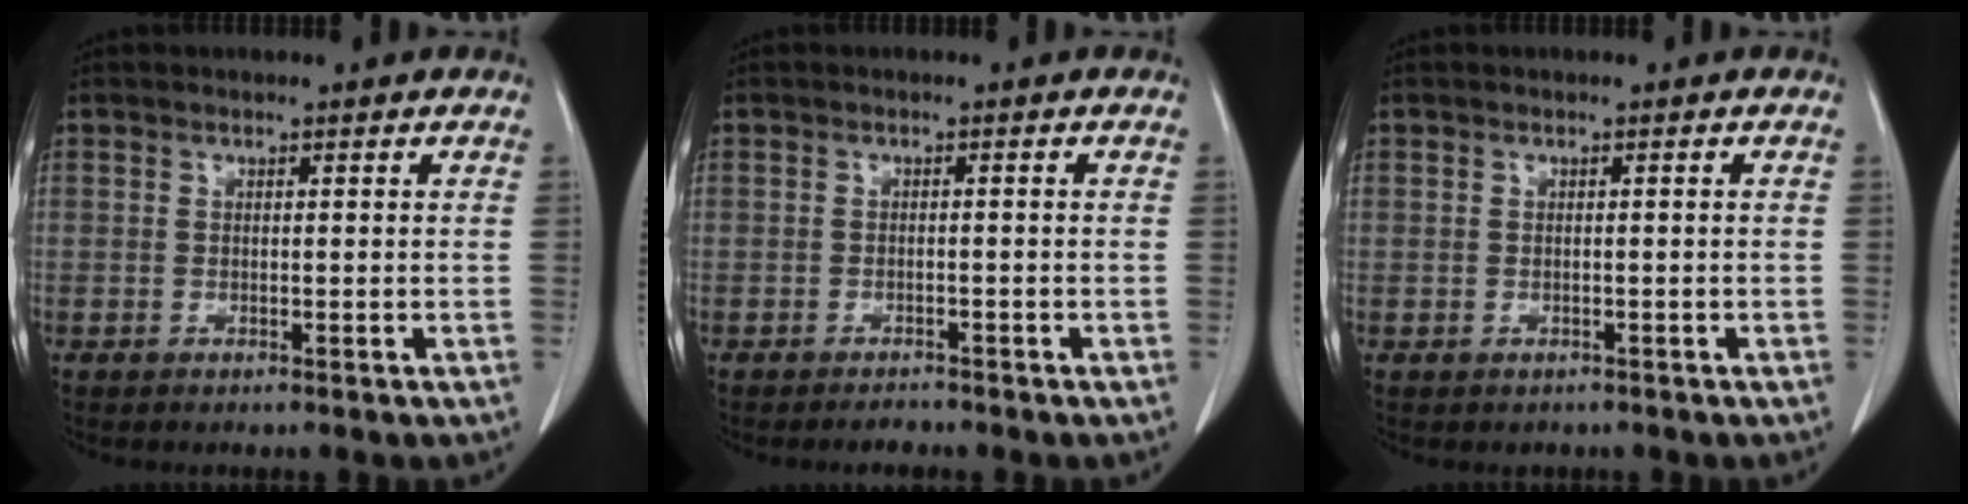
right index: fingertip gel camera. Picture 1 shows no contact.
{"total": 1.5, "force": [-1.4, 0.3, 0.3], "torque": [-0.007, -0.003, -0.017]}
{"total": 1.2, "force": [-0.6, 1.0, -0.1], "torque": [-0.006, 0.004, -0.007]}